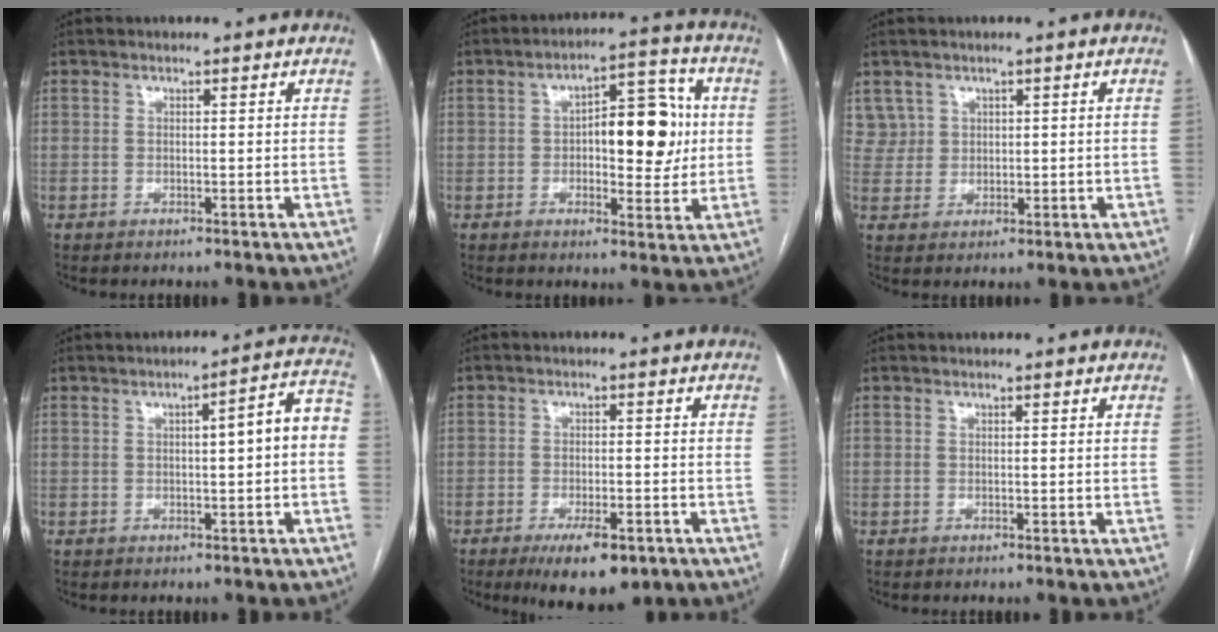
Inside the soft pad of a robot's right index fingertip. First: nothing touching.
{"total": 11.4, "force": [0.7, 4.7, 10.4], "torque": [-0.142, 0.028, 0.013]}
{"total": 3.8, "force": [2.0, 3.3, -0.2], "torque": [0.012, 0.012, 0.042]}
{"total": 6.7, "force": [-0.1, 0.8, 6.7], "torque": [-0.082, 0.026, -0.005]}
{"total": 8.3, "force": [-5.0, 2.9, 5.9], "torque": [-0.089, -0.008, -0.072]}
{"total": 0.0}